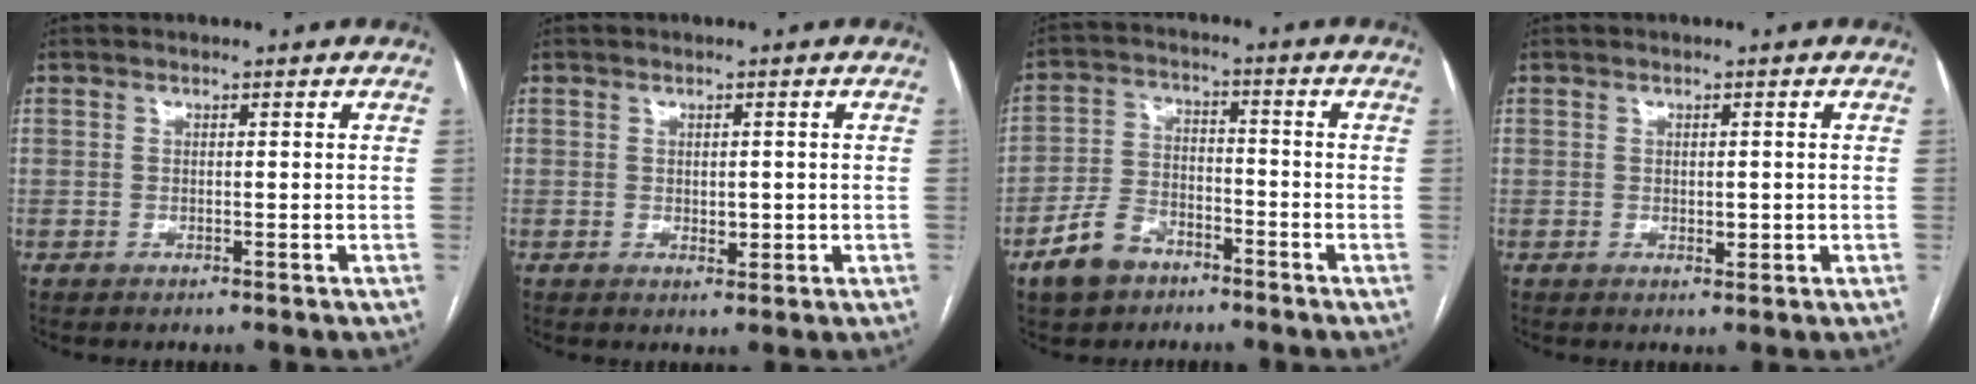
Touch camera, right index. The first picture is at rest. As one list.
[{"total": 2.1, "force": [-0.1, 1.1, 1.7], "torque": [-0.024, -0.003, 0.004]}, {"total": 8.0, "force": [-5.2, 5.0, 3.6], "torque": [-0.085, 0.011, -0.093]}, {"total": 1.7, "force": [-0.1, 0.9, 1.4], "torque": [-0.020, -0.002, 0.004]}]